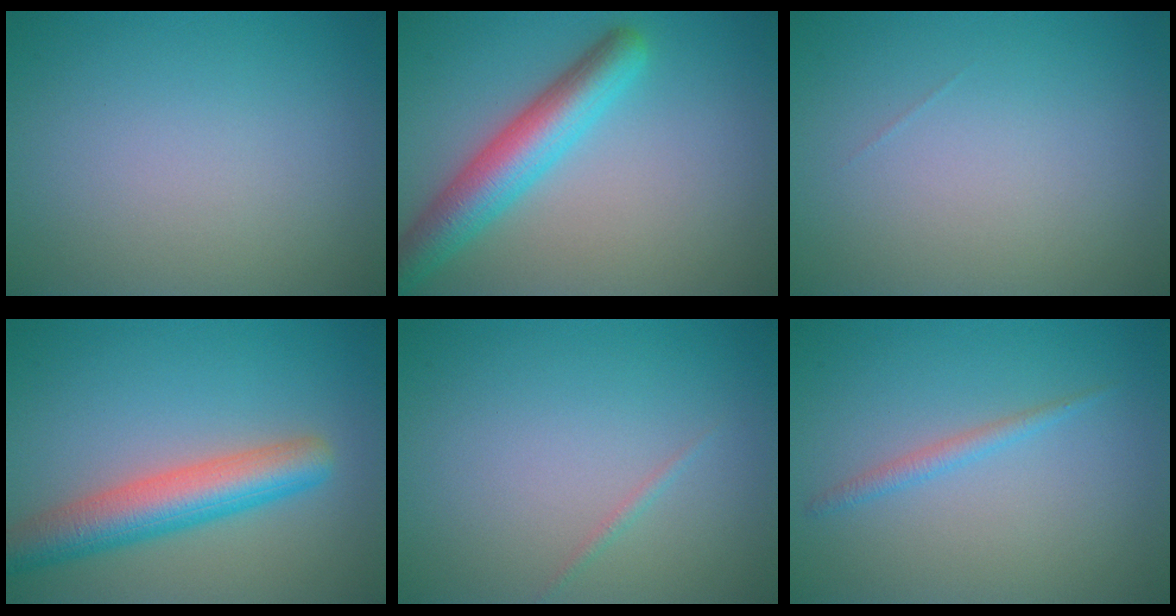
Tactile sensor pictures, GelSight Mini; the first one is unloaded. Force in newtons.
{"total": 5.8, "press": 5.8, "slide": 0.3}
{"total": 0.0}
{"total": 6.1, "press": 6.1, "slide": 0.3}
{"total": 0.5, "press": 0.5, "slide": 0.0}
{"total": 1.2, "press": 1.2, "slide": 0.0}